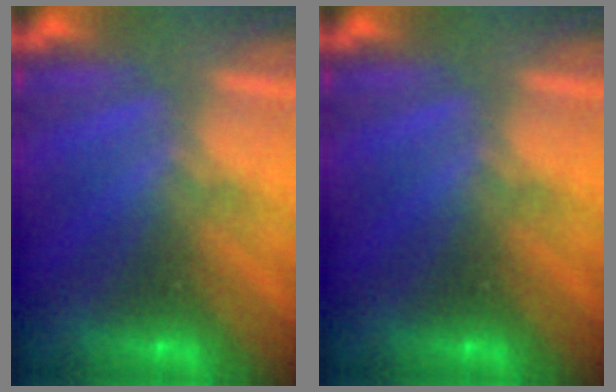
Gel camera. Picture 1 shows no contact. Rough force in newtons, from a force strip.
{"total": 0.0}